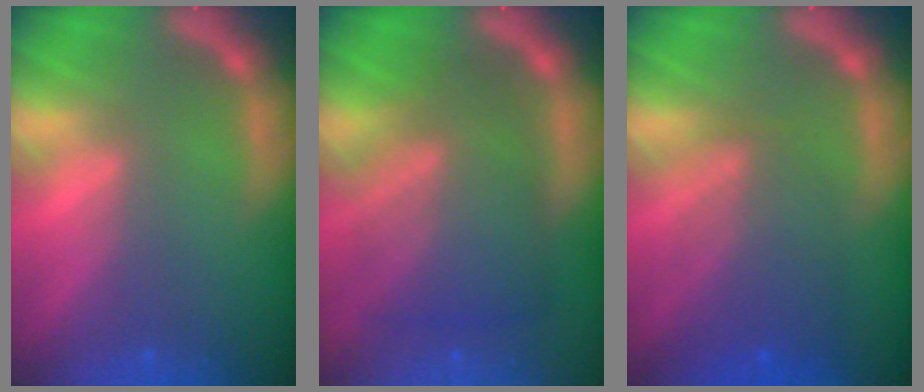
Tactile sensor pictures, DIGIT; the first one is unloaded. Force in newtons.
{"total": 8.7}
{"total": 5.5}